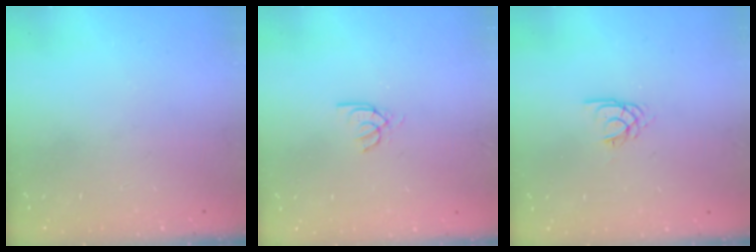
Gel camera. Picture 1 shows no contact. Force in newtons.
{"total": 2.9, "press": 2.9, "slide": 0.3}
{"total": 2.2, "press": 2.2, "slide": 0.4}